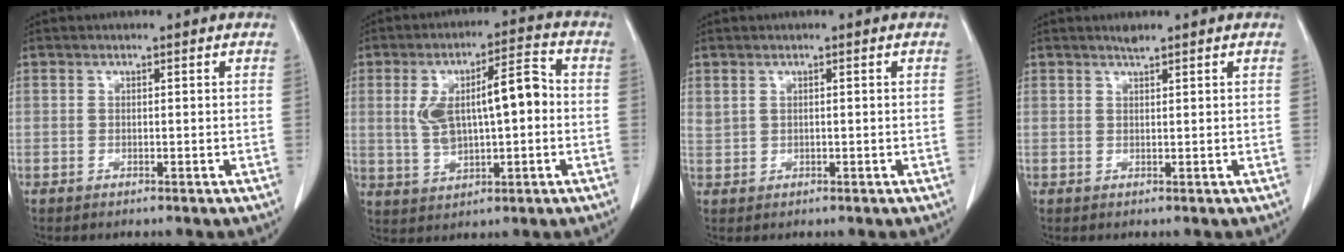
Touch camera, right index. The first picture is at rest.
{"total": 10.9, "force": [0.8, 3.5, 10.3], "torque": [-0.187, 0.029, 0.020]}
{"total": 1.1, "force": [0.8, 0.6, 0.4], "torque": [-0.010, 0.004, 0.020]}
{"total": 1.0, "force": [0.9, 0.2, 0.3], "torque": [-0.013, 0.002, 0.018]}